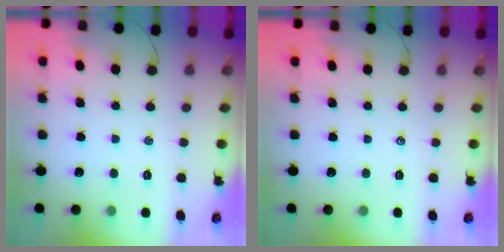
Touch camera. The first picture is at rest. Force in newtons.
{"total": 0.0}